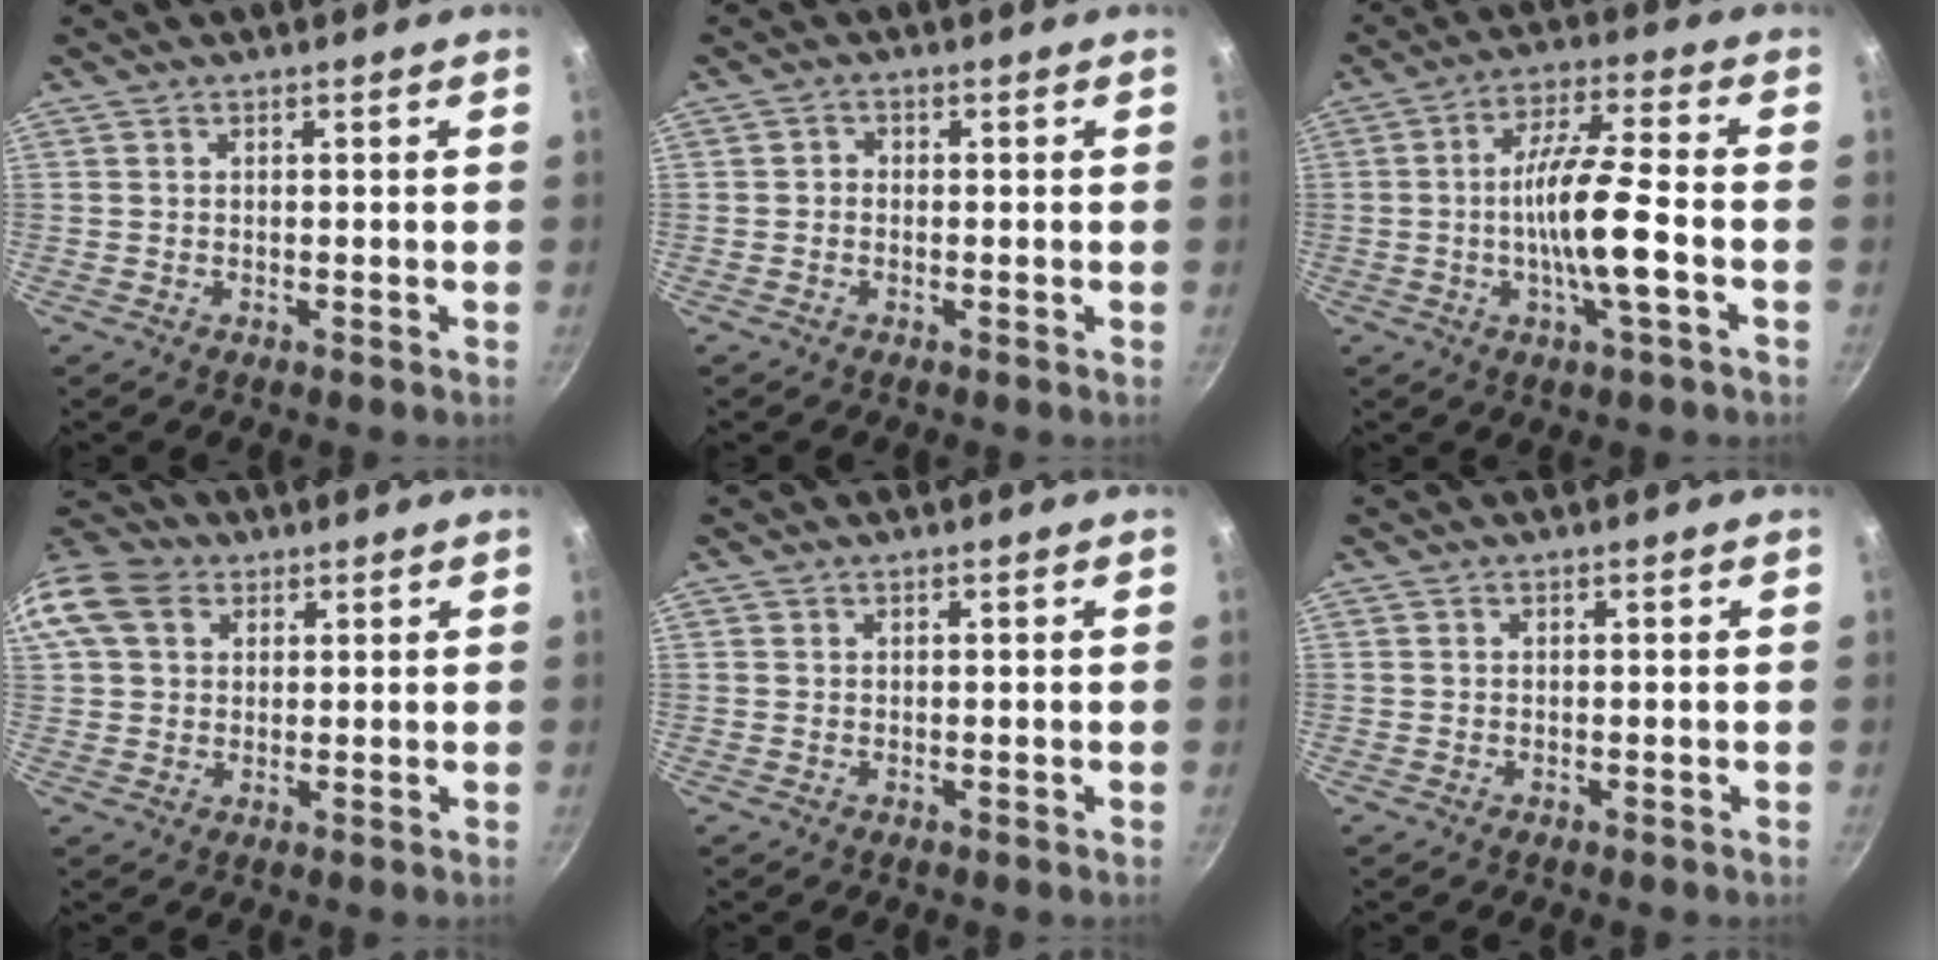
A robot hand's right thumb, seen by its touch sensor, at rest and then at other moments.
{"total": 1.2, "force": [-0.4, 1.0, 0.5], "torque": [-0.006, 0.006, -0.010]}
{"total": 11.8, "force": [-2.7, 1.9, 11.4], "torque": [-0.206, 0.020, -0.055]}
{"total": 13.0, "force": [4.5, 10.1, 6.9], "torque": [-0.137, 0.020, 0.070]}
{"total": 0.0}
{"total": 0.0}